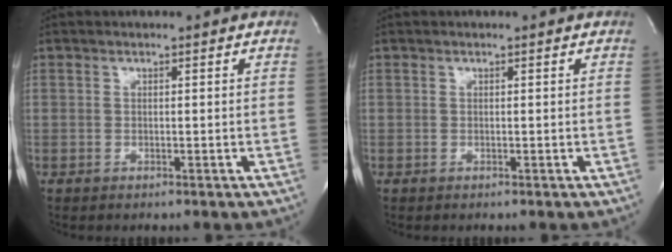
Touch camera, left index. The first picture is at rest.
{"total": 0.0}